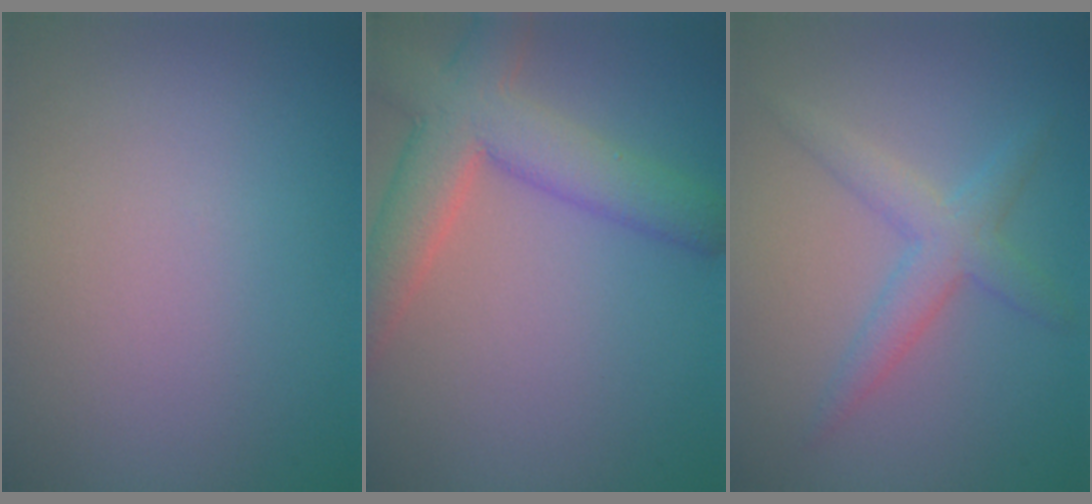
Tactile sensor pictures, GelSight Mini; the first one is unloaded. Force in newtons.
{"total": 7.1, "press": 7.1, "slide": 0.3}
{"total": 2.9, "press": 2.9, "slide": 0.1}